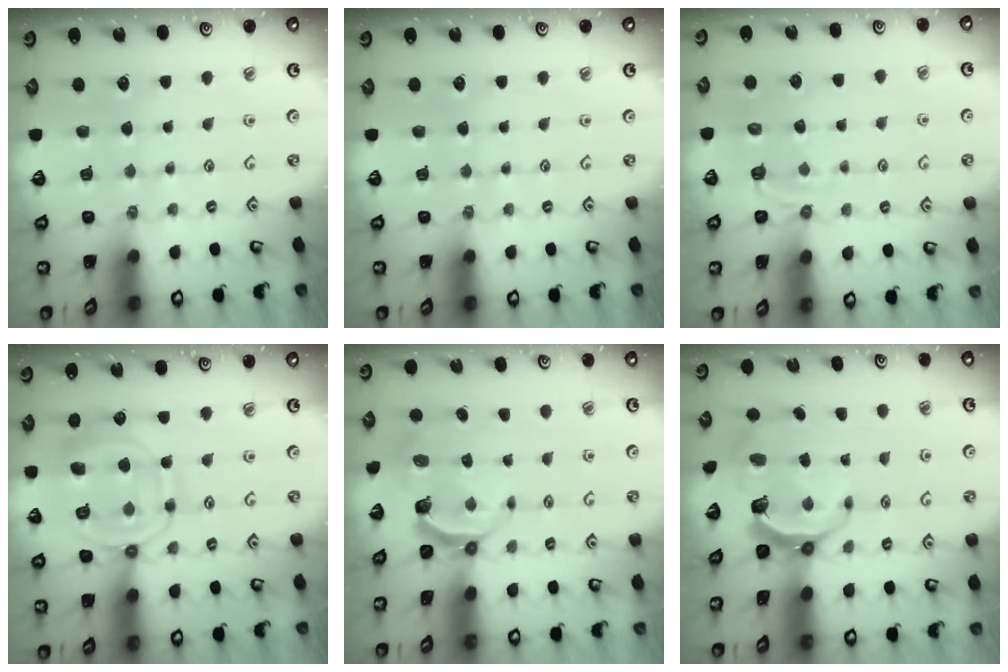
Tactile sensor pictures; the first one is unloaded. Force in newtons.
{"total": 0.0}
{"total": 2.9, "press": 2.0, "slide": 2.1}
{"total": 12.7, "press": 12.6, "slide": 1.4}
{"total": 5.3, "press": 4.3, "slide": 3.1}
{"total": 7.5, "press": 6.3, "slide": 4.2}